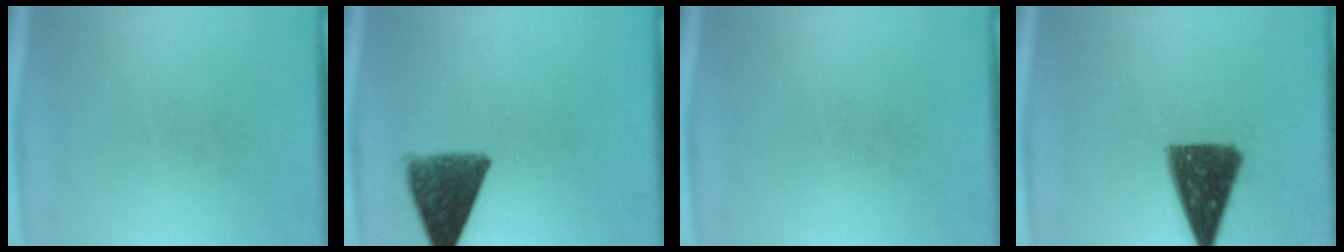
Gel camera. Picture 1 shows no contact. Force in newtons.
{"total": 9.3}
{"total": 0.0}
{"total": 11.5}